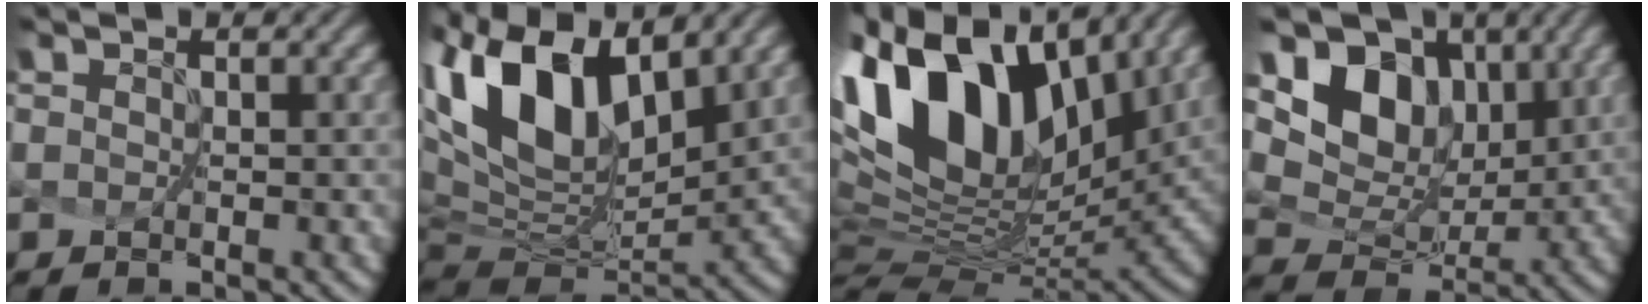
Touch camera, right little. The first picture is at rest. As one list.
[{"total": 12.6, "force": [6.3, 6.1, 9.0], "torque": [-0.188, 0.023, 0.128]}, {"total": 14.6, "force": [6.3, 8.2, 10.3], "torque": [-0.204, 0.033, 0.122]}, {"total": 10.2, "force": [5.0, 6.7, 5.9], "torque": [-0.111, 0.017, 0.085]}]